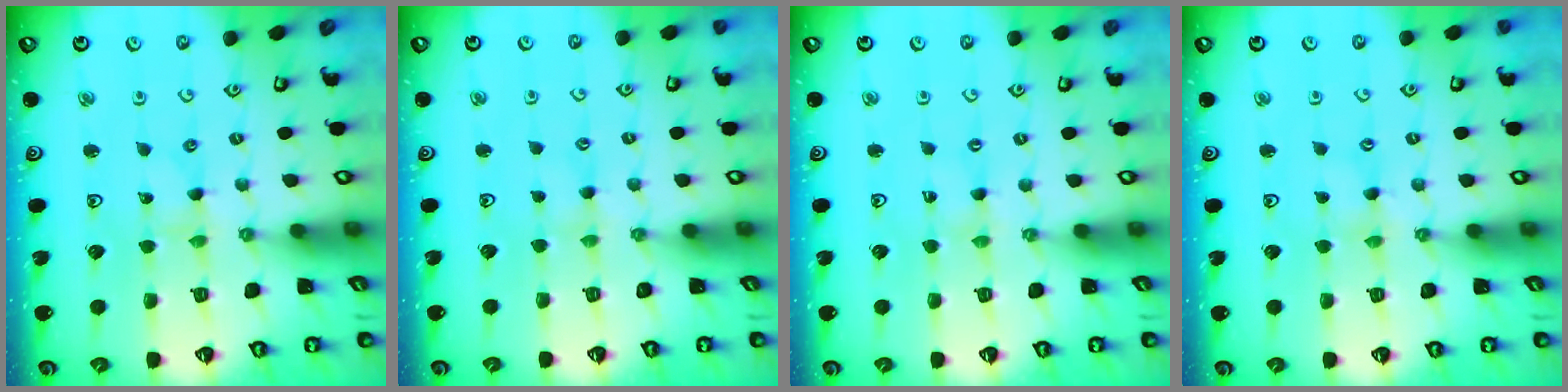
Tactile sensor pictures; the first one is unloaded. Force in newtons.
{"total": 0.7, "press": 0.7, "slide": 0.2}
{"total": 0.0}
{"total": 0.0}